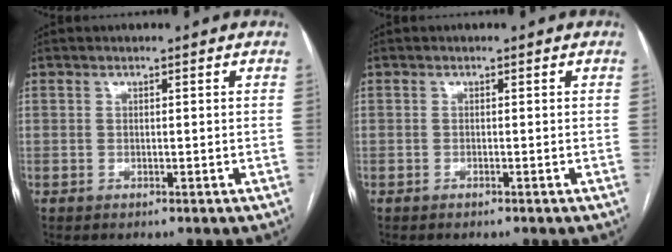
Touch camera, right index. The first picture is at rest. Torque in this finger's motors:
{"motor_torque": [0.07, 0.07, -0.03, -0.01]}